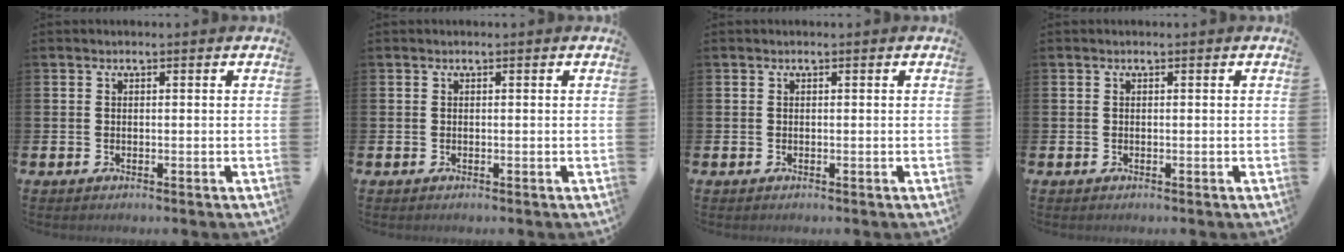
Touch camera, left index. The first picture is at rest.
{"total": 0.0}
{"total": 0.0}
{"total": 0.0}